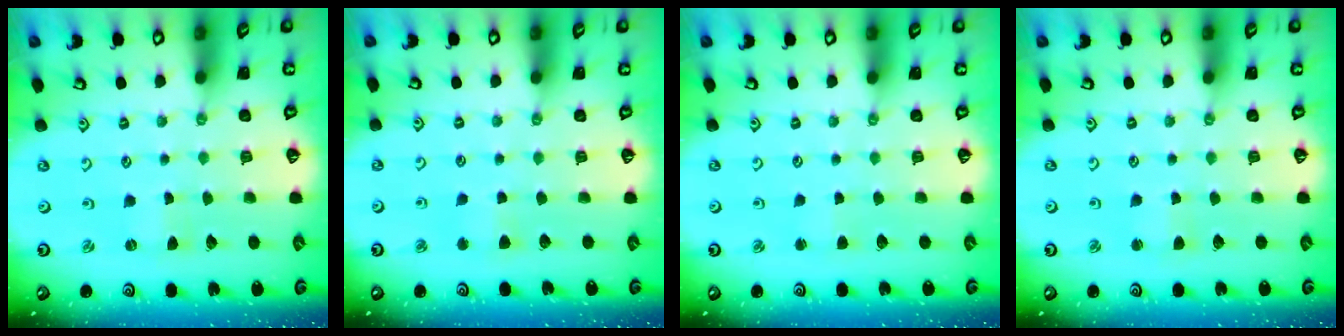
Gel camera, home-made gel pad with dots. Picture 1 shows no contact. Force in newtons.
{"total": 2.6, "press": 2.6, "slide": 0.5}
{"total": 2.5, "press": 2.5, "slide": 0.2}
{"total": 2.7, "press": 2.7, "slide": 0.2}